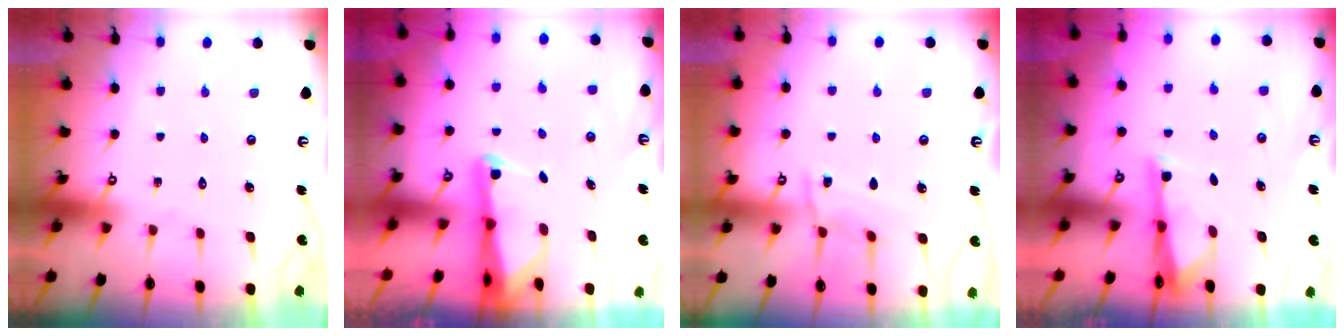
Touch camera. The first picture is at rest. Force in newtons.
{"total": 2.6, "press": 2.6, "slide": 0.5}
{"total": 7.7, "press": 7.7, "slide": 0.7}
{"total": 3.3, "press": 3.3, "slide": 0.3}